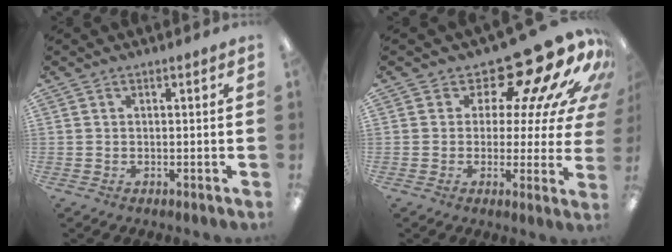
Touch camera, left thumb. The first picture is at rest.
{"total": 17.8, "force": [13.4, 6.5, 9.7], "torque": [-0.137, -0.109, 0.218]}